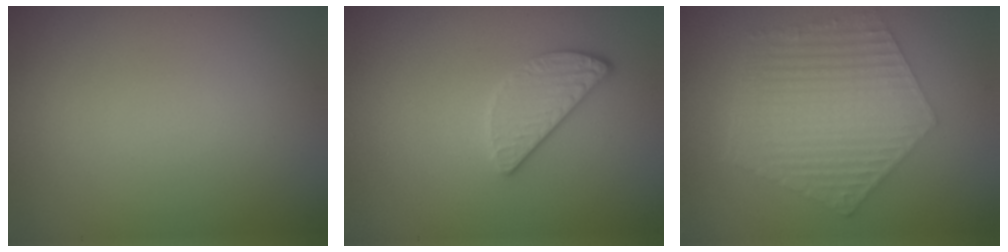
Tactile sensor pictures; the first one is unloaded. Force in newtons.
{"total": 2.4, "press": 2.2, "slide": 0.9}
{"total": 6.6, "press": 4.7, "slide": 4.6}